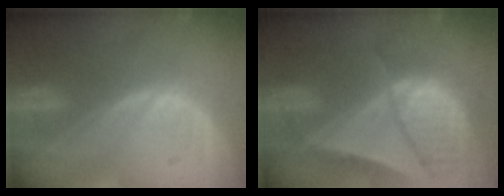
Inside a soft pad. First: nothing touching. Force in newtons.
{"total": 9.5, "press": 8.1, "slide": 4.9}